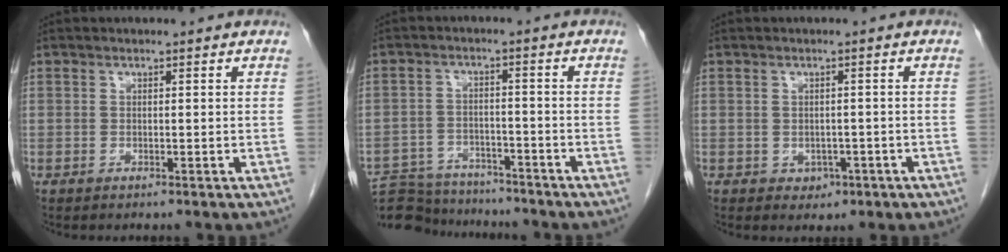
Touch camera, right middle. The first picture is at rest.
{"total": 13.7, "force": [-12.7, 4.2, 3.1], "torque": [-0.062, 0.010, -0.184]}
{"total": 2.2, "force": [-0.9, 1.8, 0.9], "torque": [-0.010, 0.004, -0.002]}